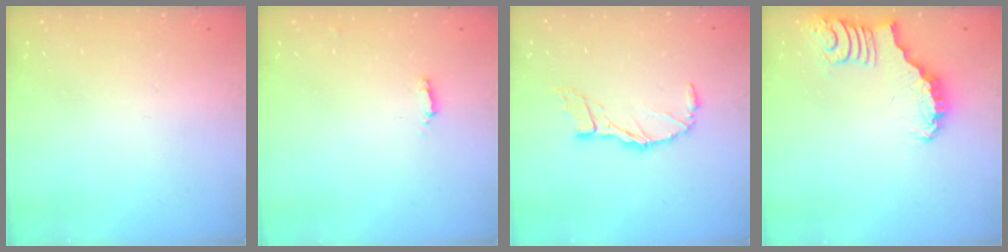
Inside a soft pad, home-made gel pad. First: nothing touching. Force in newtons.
{"total": 1.3, "press": 1.3, "slide": 0.4}
{"total": 9.5, "press": 9.4, "slide": 1.4}
{"total": 3.4, "press": 3.4, "slide": 0.4}